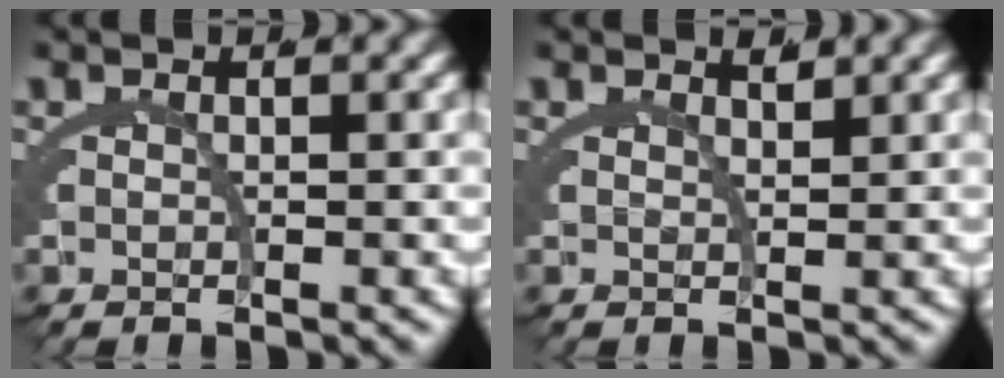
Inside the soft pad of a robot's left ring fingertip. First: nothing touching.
{"total": 0.7, "force": [0.6, -0.3, 0.4], "torque": [-0.007, -0.011, 0.018]}